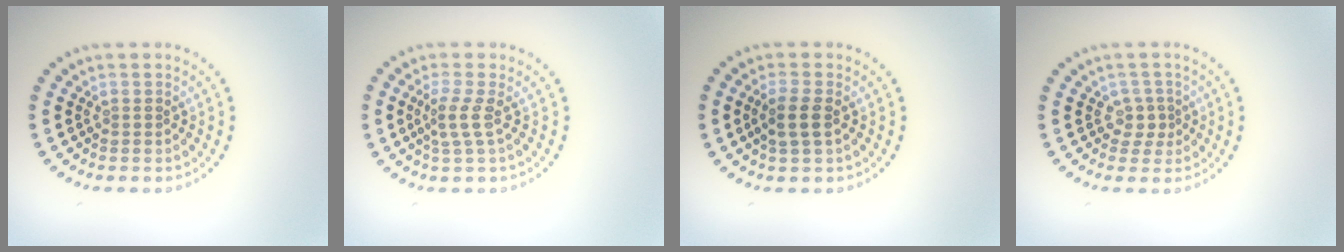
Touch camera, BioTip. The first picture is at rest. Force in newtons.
{"total": 2.2, "press": 1.5, "slide": 1.6}
{"total": 2.2, "press": 2.1, "slide": 0.6}
{"total": 1.8, "press": 1.2, "slide": 1.3}